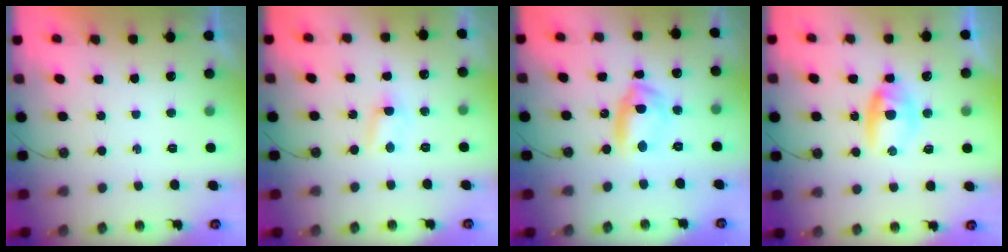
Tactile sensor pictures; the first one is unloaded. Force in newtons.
{"total": 3.4, "press": 3.4, "slide": 0.3}
{"total": 16.7, "press": 9.1, "slide": 14.1}
{"total": 6.8, "press": 6.8, "slide": 0.8}